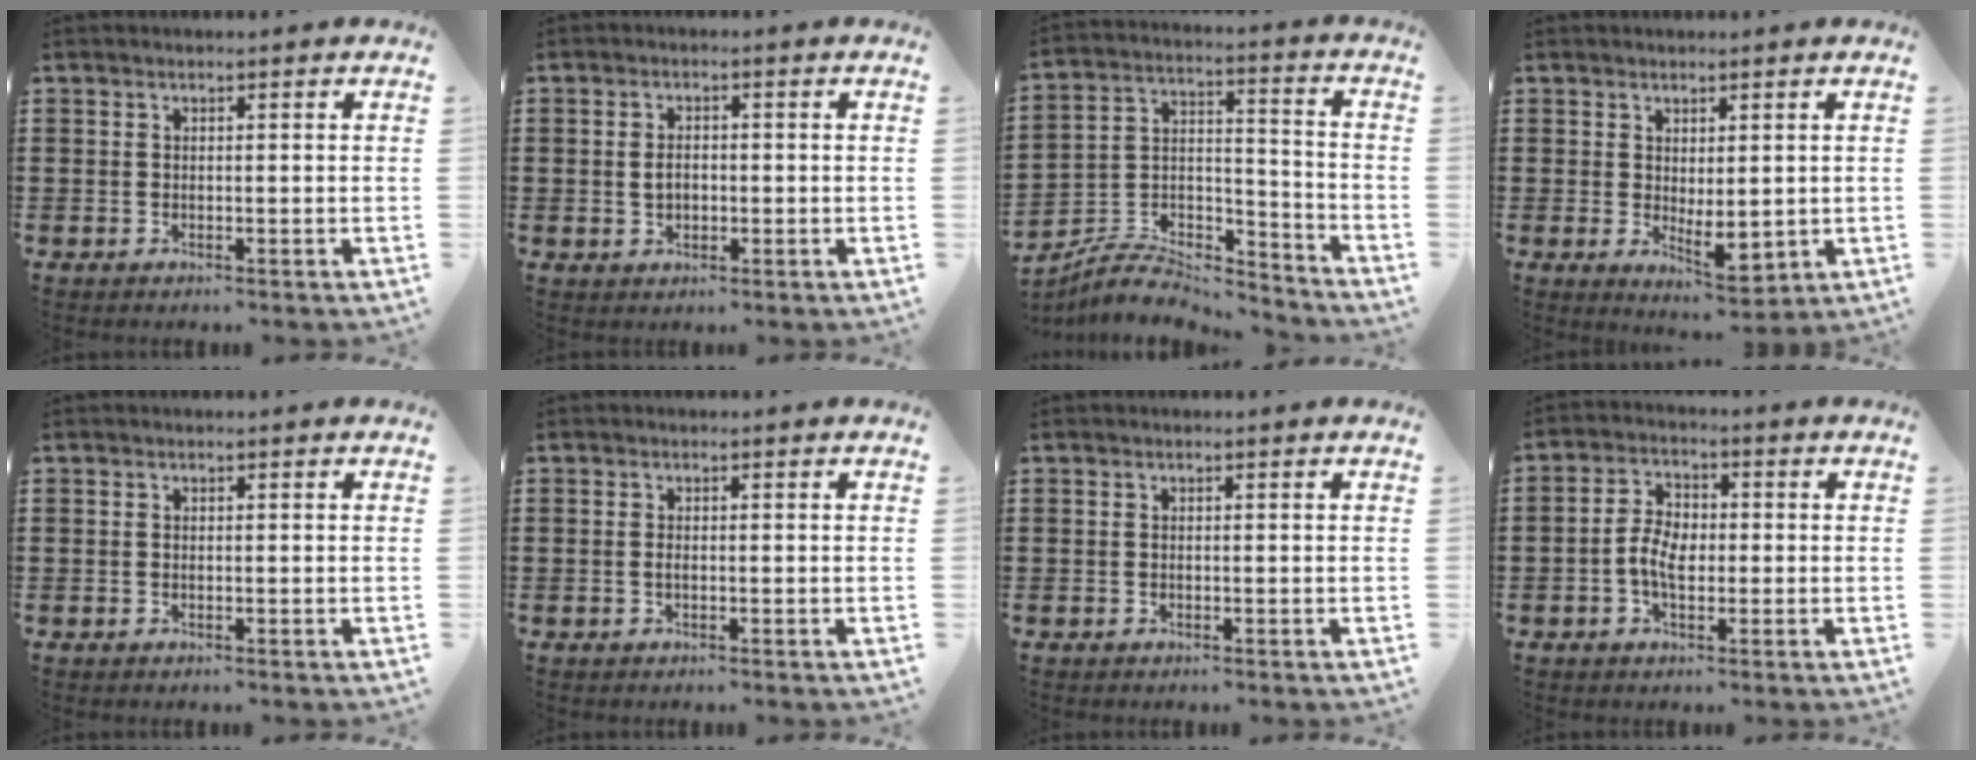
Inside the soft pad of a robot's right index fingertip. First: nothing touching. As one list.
[{"total": 2.4, "force": [-0.1, 1.6, 1.8], "torque": [-0.036, 0.007, -0.004]}, {"total": 7.2, "force": [-6.7, 2.1, 1.8], "torque": [-0.039, 0.011, -0.133]}, {"total": 3.8, "force": [0.4, 2.0, 3.2], "torque": [-0.051, 0.003, 0.008]}, {"total": 0.0}, {"total": 0.6, "force": [-0.2, 0.2, 0.6], "torque": [-0.013, -0.002, -0.002]}, {"total": 0.0}, {"total": 5.1, "force": [-0.9, 2.9, 4.0], "torque": [-0.094, 0.004, -0.023]}]